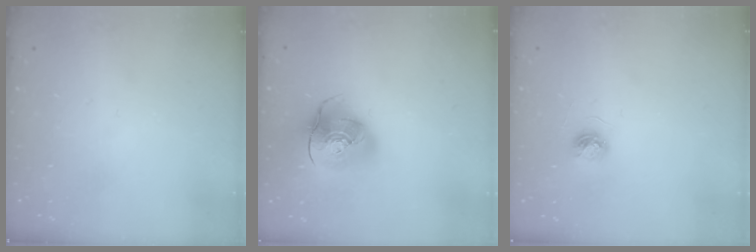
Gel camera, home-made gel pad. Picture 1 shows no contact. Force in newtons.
{"total": 14.0, "press": 13.8, "slide": 2.3}
{"total": 4.6, "press": 4.6, "slide": 0.5}